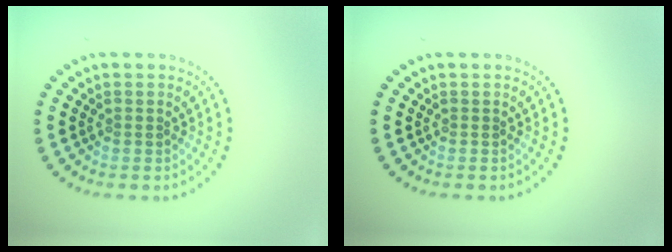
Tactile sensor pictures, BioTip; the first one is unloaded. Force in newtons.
{"total": 0.0}